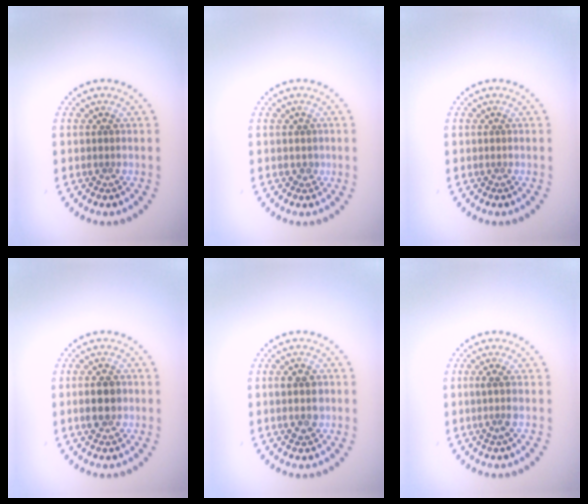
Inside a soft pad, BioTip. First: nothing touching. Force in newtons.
{"total": 0.7, "press": 0.5, "slide": 0.5}
{"total": 0.0}
{"total": 3.5, "press": 3.5, "slide": 0.2}
{"total": 2.8, "press": 2.8, "slide": 0.0}
{"total": 1.6, "press": 1.2, "slide": 1.0}